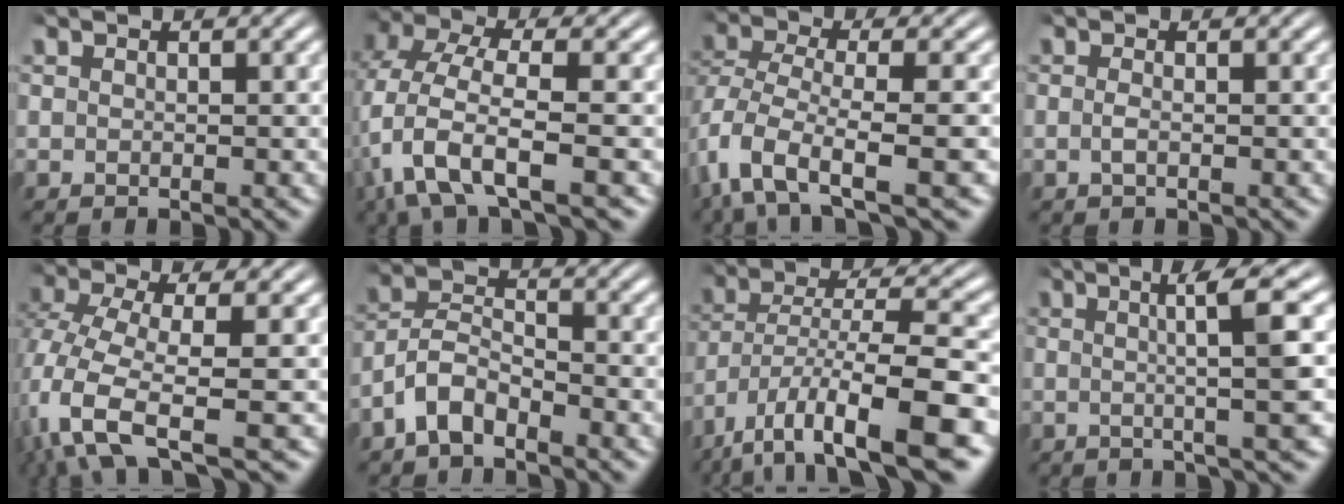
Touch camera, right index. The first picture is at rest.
{"total": 6.7, "force": [-1.5, 3.9, 5.2], "torque": [-0.149, -0.031, -0.017]}
{"total": 5.2, "force": [-2.4, 1.9, 4.2], "torque": [-0.110, -0.036, -0.021]}
{"total": 0.8, "force": [-0.5, -0.2, 0.6], "torque": [-0.020, -0.010, -0.004]}
{"total": 7.8, "force": [-2.9, 4.1, 6.1], "torque": [-0.160, -0.052, -0.023]}
{"total": 6.0, "force": [-3.1, 4.5, 2.4], "torque": [-0.059, -0.017, -0.058]}
{"total": 10.0, "force": [-5.1, 3.8, 7.7], "torque": [-0.130, -0.028, -0.059]}
{"total": 6.4, "force": [1.5, -0.1, 6.2], "torque": [-0.092, 0.018, 0.016]}